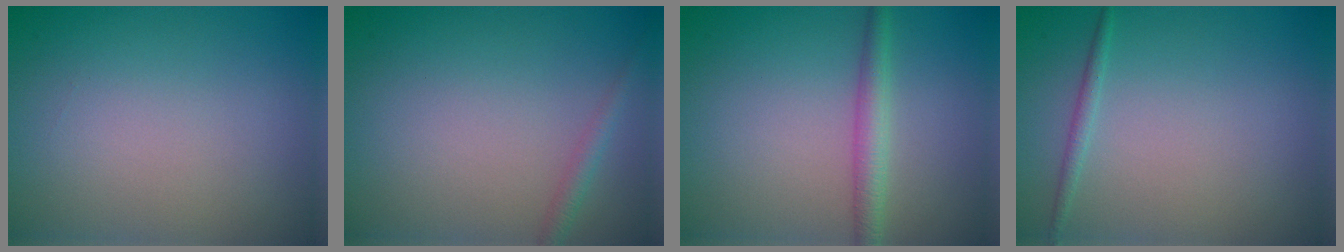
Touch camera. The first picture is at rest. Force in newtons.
{"total": 1.3, "press": 1.3, "slide": 0.1}
{"total": 2.4, "press": 2.4, "slide": 0.0}
{"total": 0.9, "press": 0.9, "slide": 0.1}